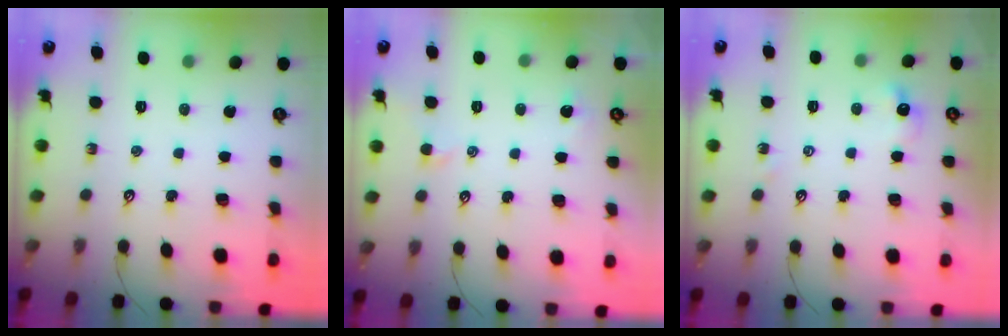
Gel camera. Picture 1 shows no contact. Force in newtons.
{"total": 0.5, "press": 0.2, "slide": 0.5}
{"total": 4.6, "press": 4.6, "slide": 0.7}